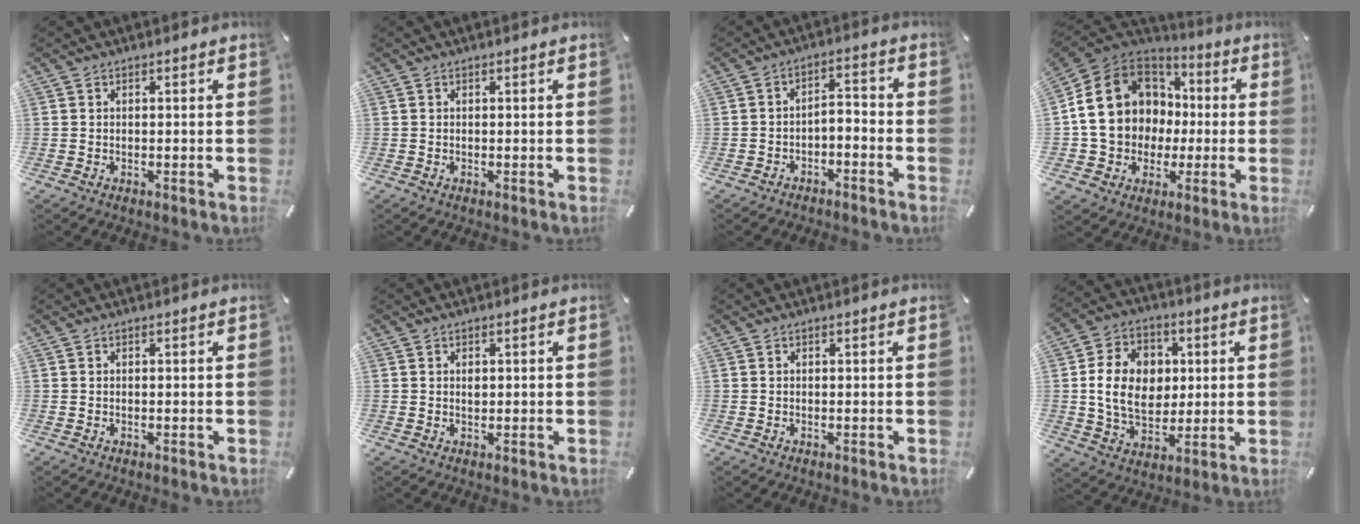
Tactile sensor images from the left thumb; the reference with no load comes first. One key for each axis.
{"total": 0.0}
{"total": 4.1, "fx": -3.3, "fy": 1.7, "fz": 1.7, "tx": -0.027, "ty": 0.020, "tz": -0.065}
{"total": 17.1, "fx": 0.1, "fy": 15.5, "fz": 7.3, "tx": -0.147, "ty": 0.010, "tz": 0.019}
{"total": 0.0}
{"total": 1.1, "fx": 0.2, "fy": 0.7, "fz": 0.8, "tx": -0.018, "ty": 0.002, "tz": 0.004}
{"total": 0.0}
{"total": 13.7, "fx": 1.1, "fy": 10.9, "fz": 8.2, "tx": -0.156, "ty": 0.017, "tz": 0.022}